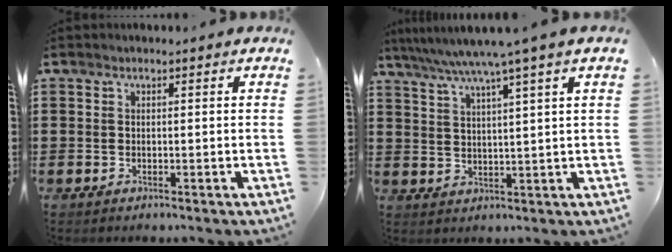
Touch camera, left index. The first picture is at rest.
{"total": 6.1, "force": [4.6, -1.1, 4.0], "torque": [-0.092, -0.020, 0.073]}